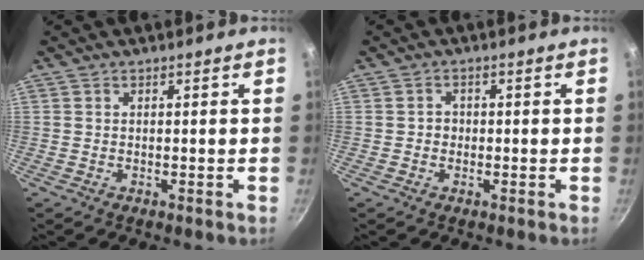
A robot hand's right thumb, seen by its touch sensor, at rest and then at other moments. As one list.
[{"total": 1.7, "force": [-0.2, 1.6, 0.6], "torque": [-0.002, 0.004, -0.006]}]